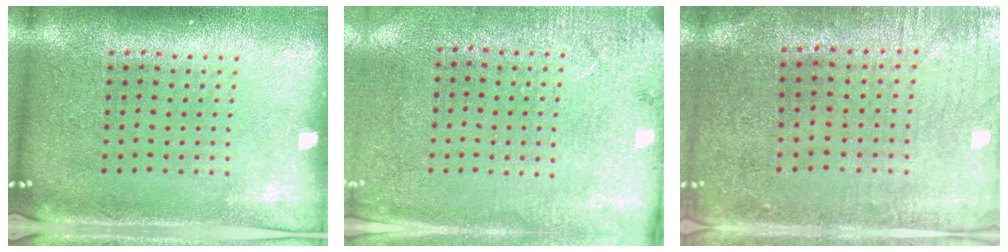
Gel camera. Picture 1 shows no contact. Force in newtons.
{"total": 2.7, "press": 2.2, "slide": 1.5}
{"total": 0.5, "press": 0.3, "slide": 0.5}